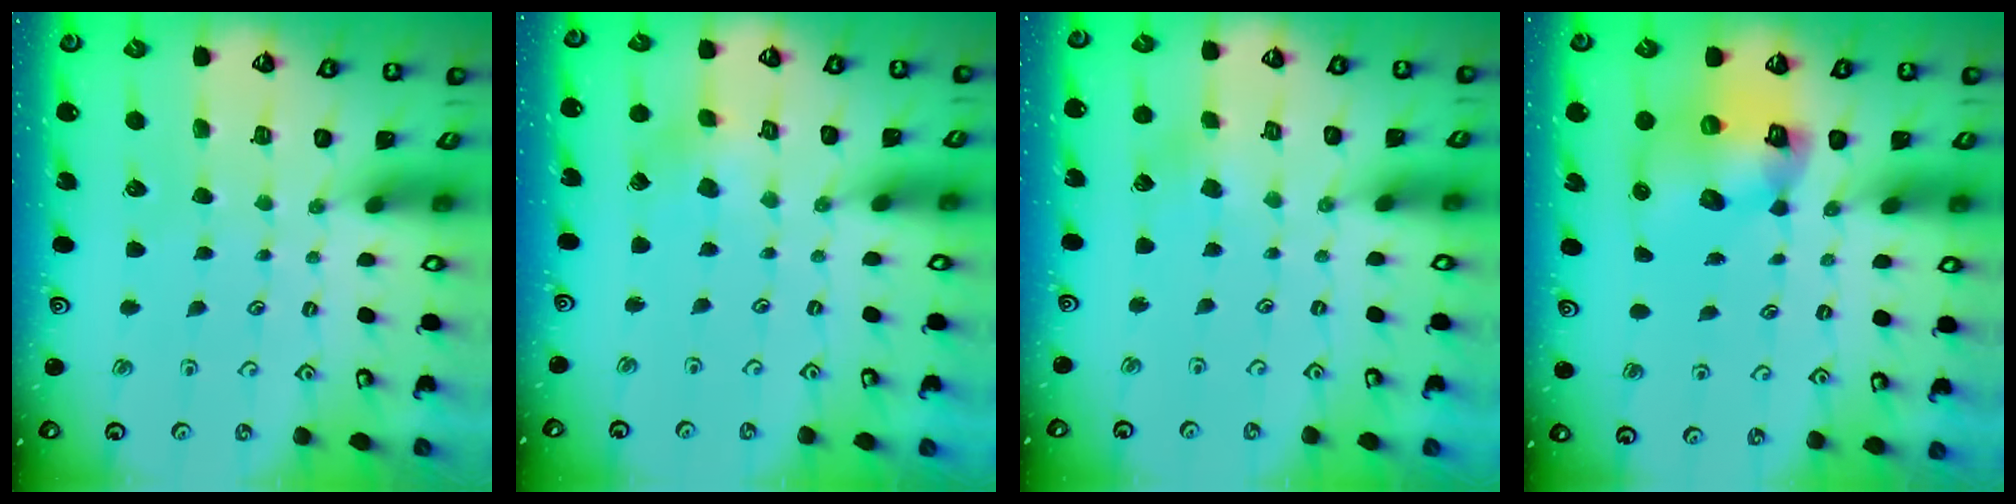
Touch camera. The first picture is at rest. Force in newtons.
{"total": 2.2, "press": 2.2, "slide": 0.3}
{"total": 2.3, "press": 2.3, "slide": 0.4}
{"total": 11.6, "press": 11.4, "slide": 1.6}